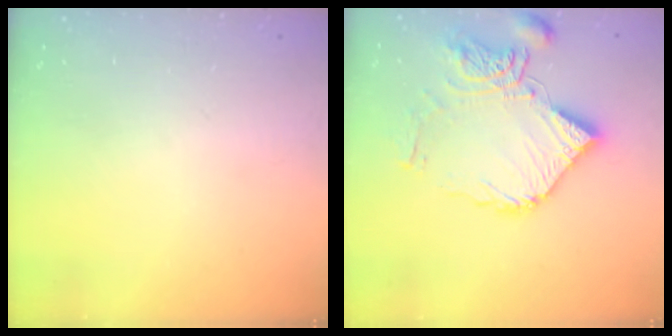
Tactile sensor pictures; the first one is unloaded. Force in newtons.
{"total": 15.8, "press": 15.7, "slide": 1.4}